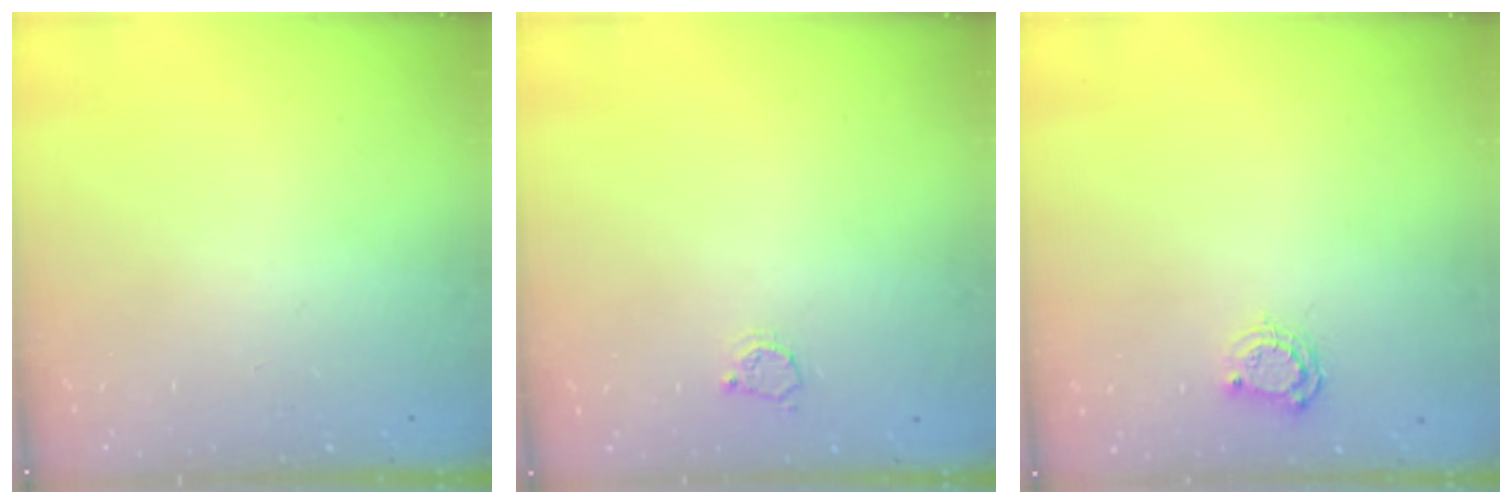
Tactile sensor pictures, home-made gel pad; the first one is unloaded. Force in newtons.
{"total": 2.7, "press": 2.7, "slide": 0.3}
{"total": 5.7, "press": 5.7, "slide": 0.8}